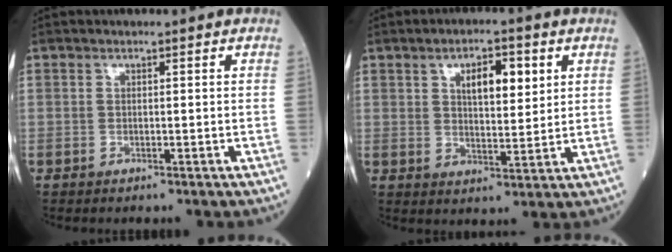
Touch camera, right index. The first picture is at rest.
{"total": 6.7, "force": [2.7, 2.5, 5.6], "torque": [-0.096, 0.005, 0.047]}